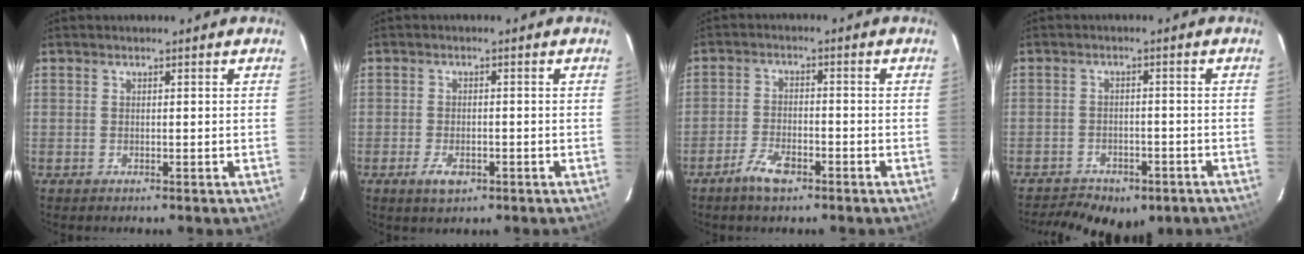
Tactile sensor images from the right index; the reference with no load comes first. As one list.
[{"total": 3.8, "force": [-1.9, 2.0, 2.7], "torque": [-0.059, -0.006, -0.030]}, {"total": 5.4, "force": [-3.7, 1.9, 3.4], "torque": [-0.082, -0.002, -0.070]}, {"total": 13.4, "force": [-9.8, 6.8, 6.0], "torque": [-0.145, -0.006, -0.125]}]